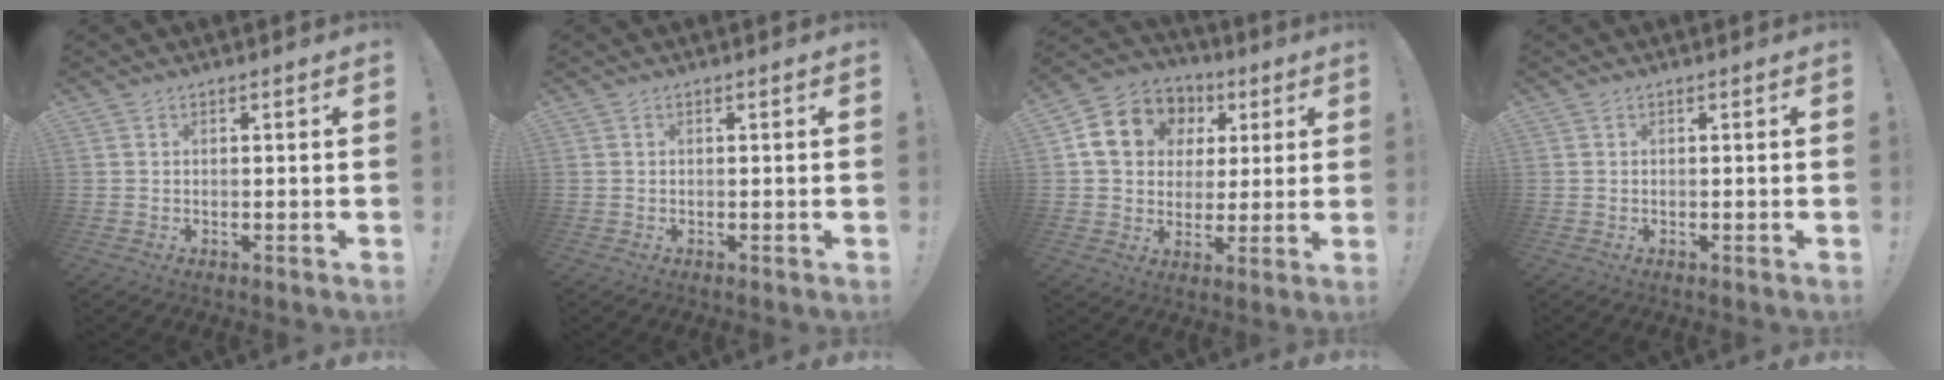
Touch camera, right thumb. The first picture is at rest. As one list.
[{"total": 0.0}, {"total": 14.3, "force": [5.0, 11.9, 6.3], "torque": [-0.093, -0.011, 0.105]}, {"total": 0.0}]